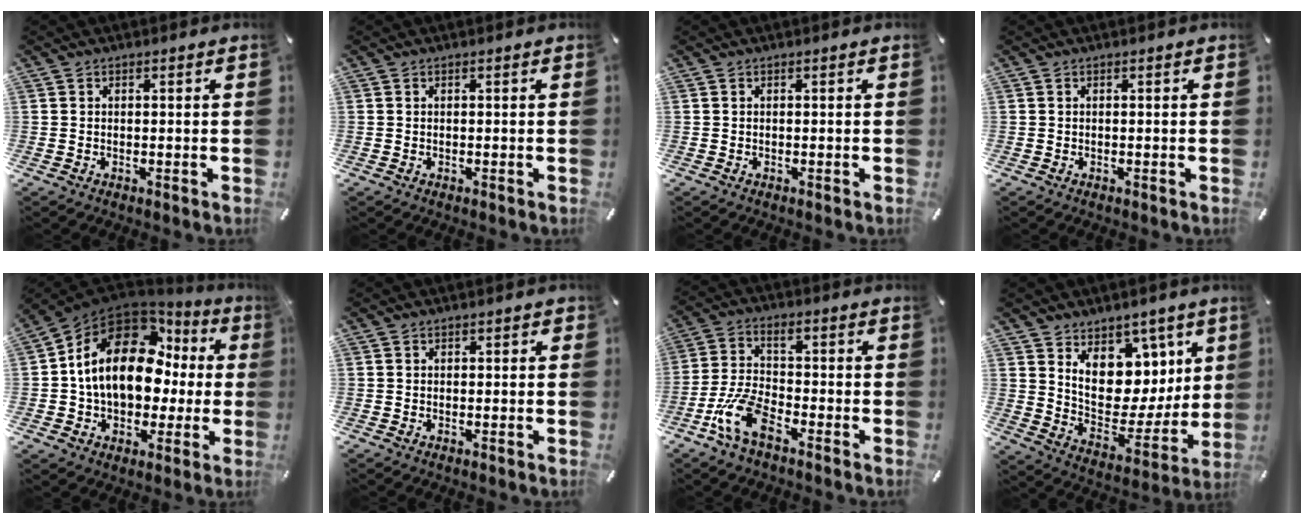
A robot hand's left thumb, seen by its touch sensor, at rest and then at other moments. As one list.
[{"total": 0.0}, {"total": 0.0}, {"total": 0.0}, {"total": 18.4, "force": [3.5, 13.0, 12.6], "torque": [-0.228, -0.014, 0.059]}, {"total": 0.6, "force": [0.1, 0.6, 0.2], "torque": [-0.003, 0.005, 0.001]}, {"total": 10.3, "force": [-5.5, 4.9, 7.1], "torque": [-0.169, 0.014, -0.108]}, {"total": 12.9, "force": [5.5, 10.2, 5.5], "torque": [-0.073, -0.067, 0.110]}]